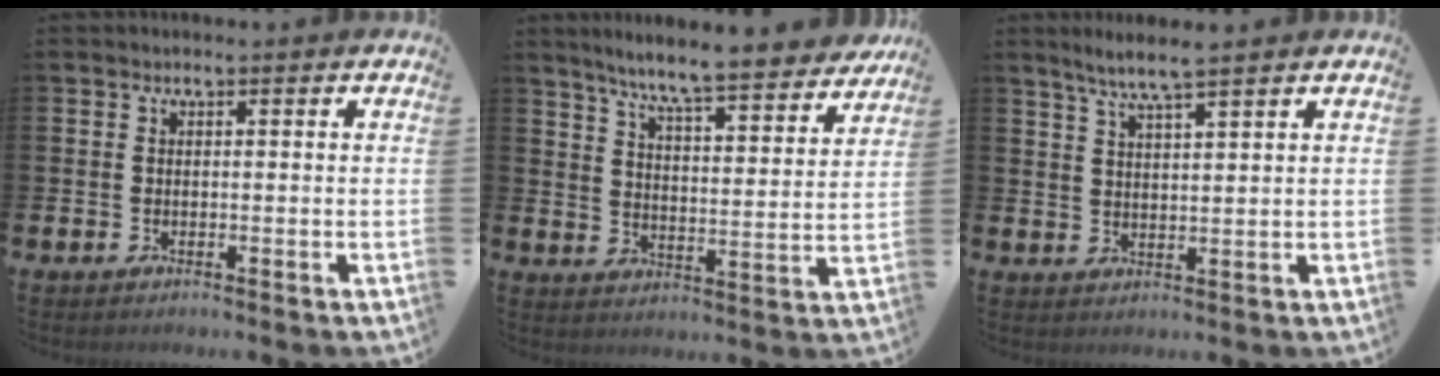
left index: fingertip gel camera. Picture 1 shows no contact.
{"total": 8.0, "force": [7.5, 0.1, 2.8], "torque": [-0.076, -0.056, 0.128]}
{"total": 4.7, "force": [4.2, -0.2, 2.2], "torque": [-0.058, -0.008, 0.073]}